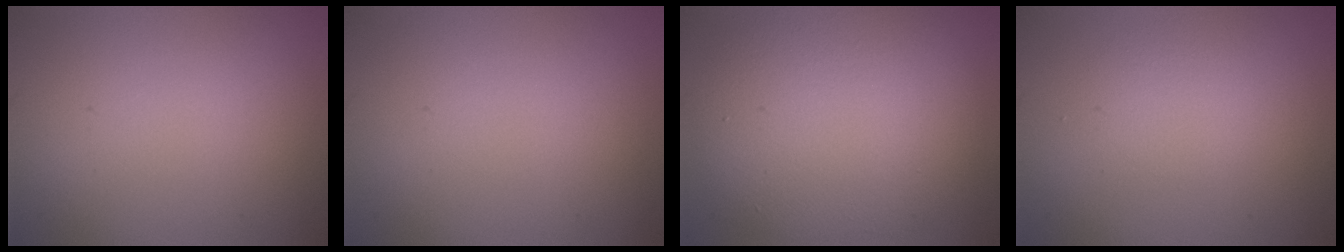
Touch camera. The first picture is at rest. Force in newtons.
{"total": 0.0}
{"total": 9.2, "press": 9.2, "slide": 0.4}
{"total": 1.6, "press": 1.6, "slide": 0.1}